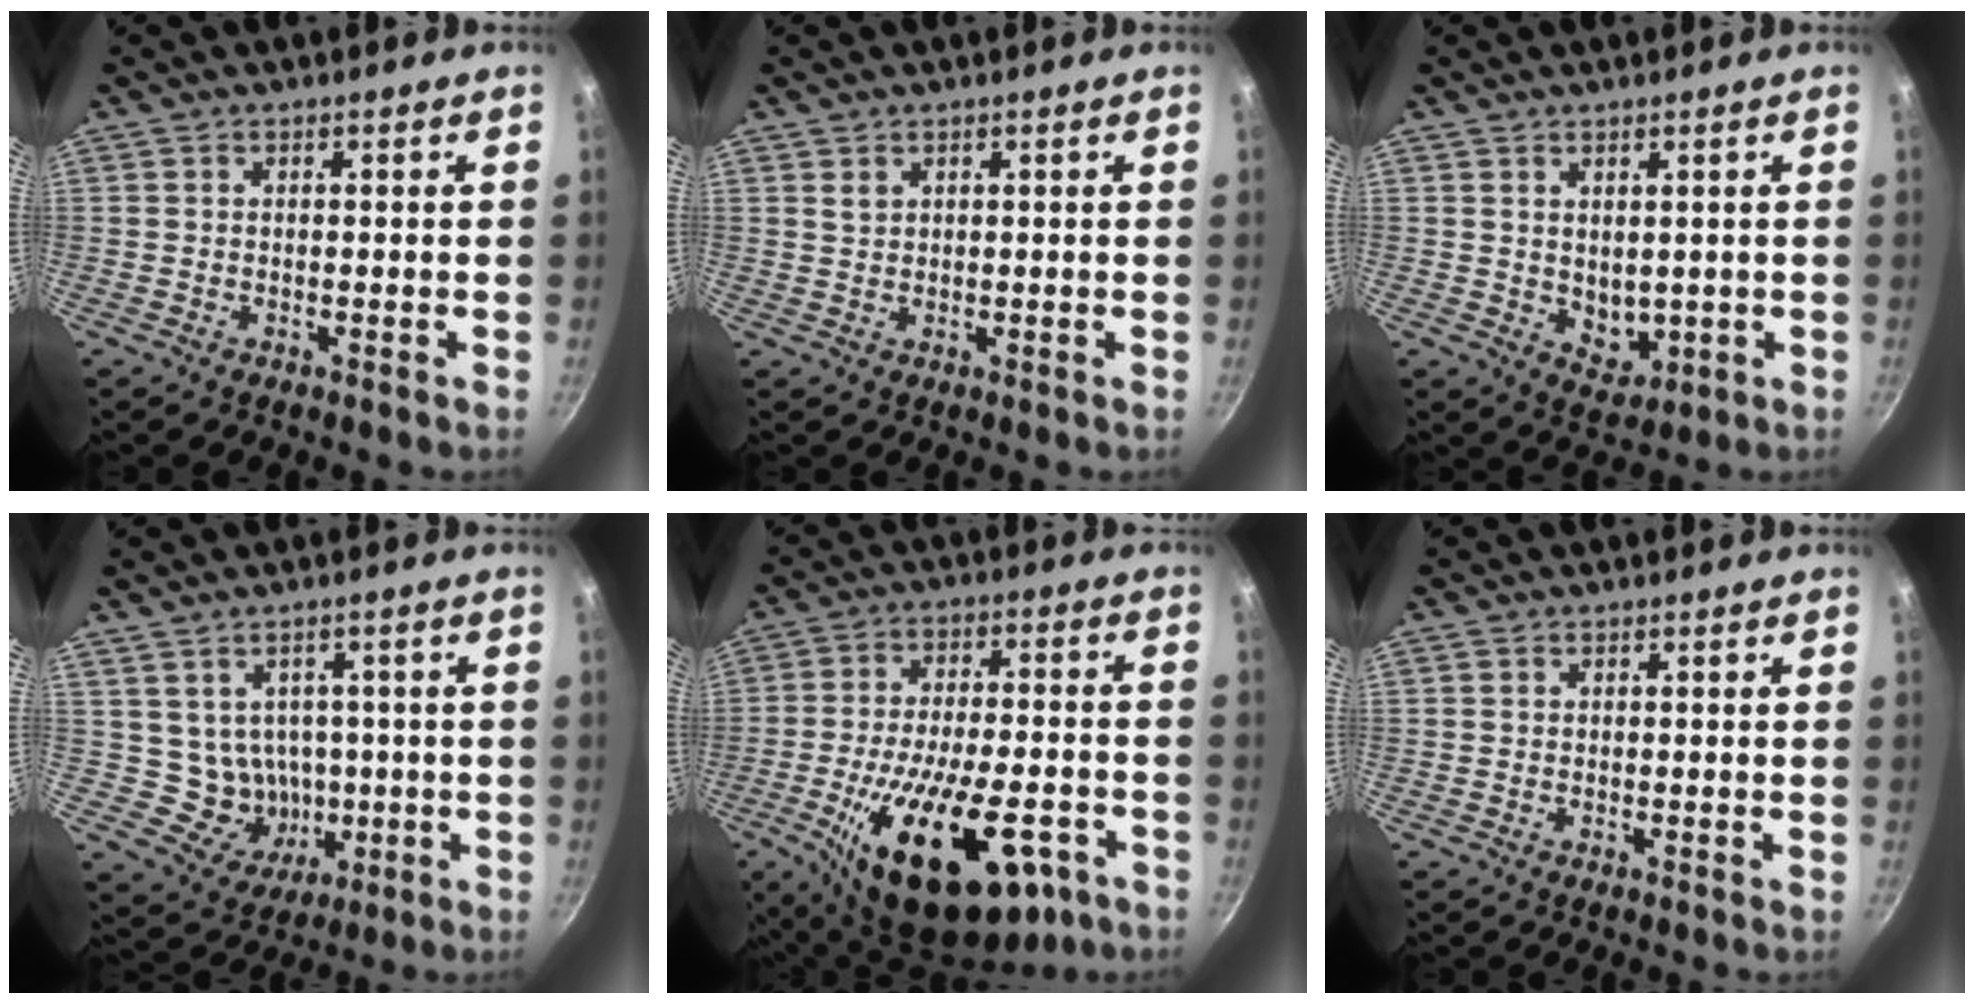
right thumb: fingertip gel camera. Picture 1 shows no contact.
{"total": 1.4, "force": [0.9, 0.9, 0.7], "torque": [-0.012, -0.001, 0.020]}
{"total": 4.5, "force": [0.9, 3.3, 3.0], "torque": [-0.029, -0.014, 0.029]}
{"total": 7.9, "force": [0.2, 7.3, 3.1], "torque": [-0.024, 0.004, 0.018]}
{"total": 24.6, "force": [-10.4, 11.0, 19.3], "torque": [-0.294, 0.024, -0.151]}
{"total": 0.0}